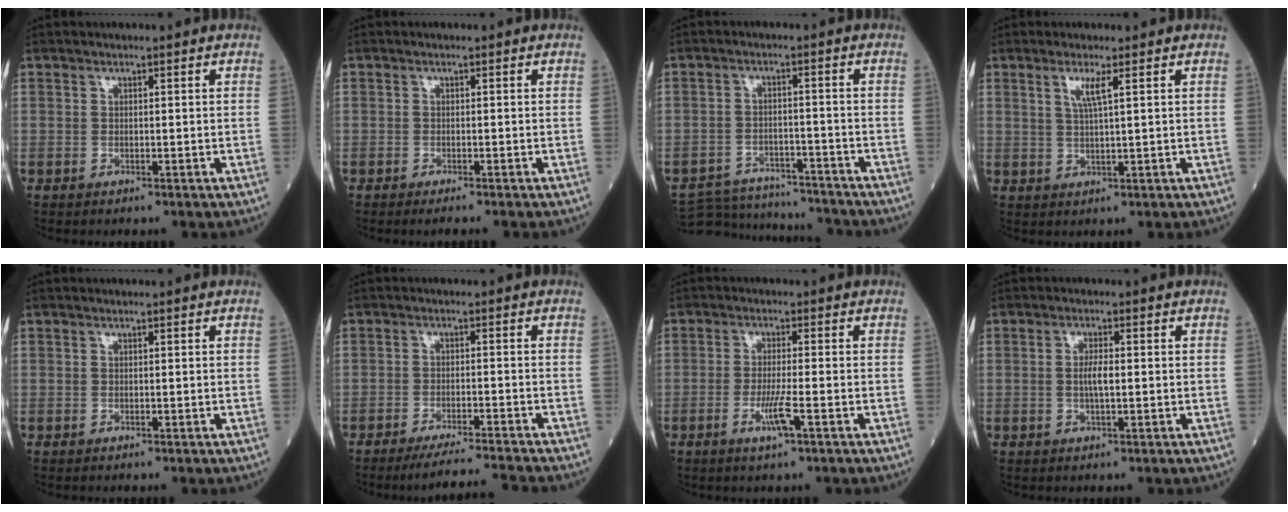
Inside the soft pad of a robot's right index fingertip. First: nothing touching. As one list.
[{"total": 1.5, "force": [-1.0, -0.1, 1.1], "torque": [-0.011, 0.000, -0.015]}, {"total": 12.2, "force": [-11.9, 2.3, 1.7], "torque": [-0.033, 0.011, -0.169]}, {"total": 3.0, "force": [1.3, -0.3, 2.6], "torque": [-0.056, -0.002, 0.026]}, {"total": 0.0}, {"total": 7.2, "force": [-6.6, -1.5, 2.3], "torque": [-0.028, -0.009, -0.112]}, {"total": 4.1, "force": [-1.7, -0.1, 3.8], "torque": [-0.075, -0.008, -0.034]}, {"total": 2.7, "force": [-0.1, 0.5, 2.6], "torque": [-0.053, 0.000, -0.002]}]